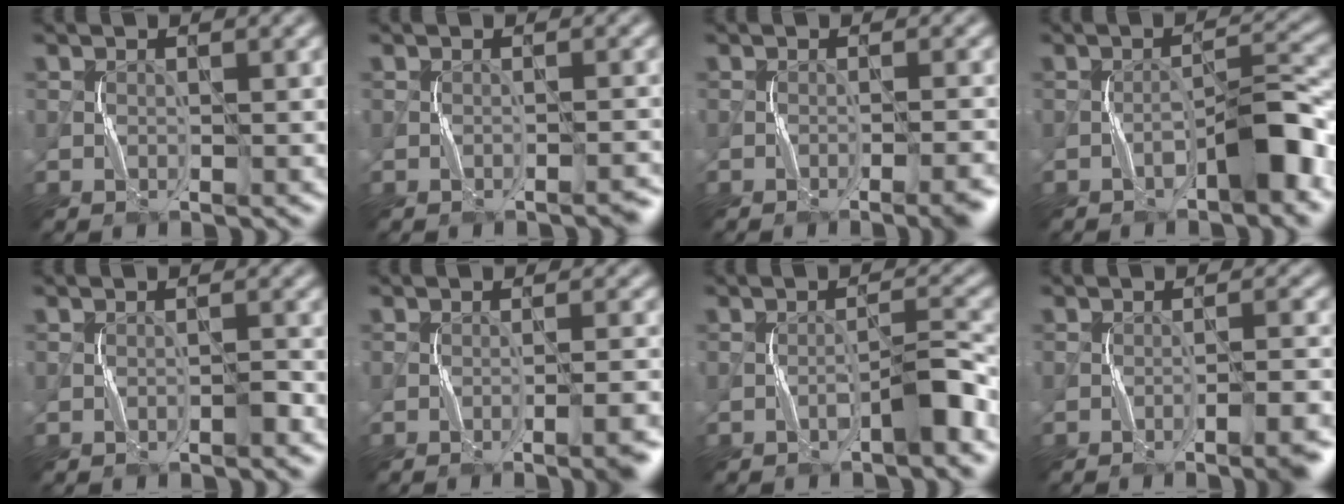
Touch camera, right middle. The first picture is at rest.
{"total": 0.8, "force": [-0.8, 0.0, 0.3], "torque": [-0.005, 0.004, -0.013]}
{"total": 2.6, "force": [-1.3, 0.2, 2.2], "torque": [-0.024, 0.008, -0.022]}
{"total": 4.1, "force": [-2.3, 0.8, 3.2], "torque": [-0.048, 0.020, -0.041]}
{"total": 0.7, "force": [-0.5, 0.2, 0.5], "torque": [-0.010, 0.005, -0.010]}
{"total": 3.5, "force": [-1.6, 0.5, 3.1], "torque": [-0.031, 0.010, -0.025]}
{"total": 2.6, "force": [-1.7, 0.2, 1.9], "torque": [-0.035, 0.017, -0.031]}
{"total": 4.1, "force": [-2.2, 0.5, 3.4], "torque": [-0.042, 0.013, -0.034]}